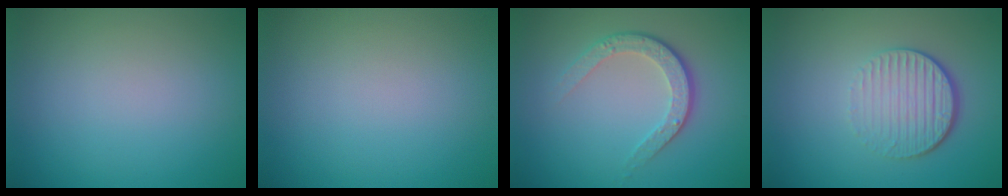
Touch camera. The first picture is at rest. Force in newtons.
{"total": 0.0}
{"total": 3.5, "press": 2.5, "slide": 2.4}
{"total": 4.3, "press": 2.9, "slide": 3.2}